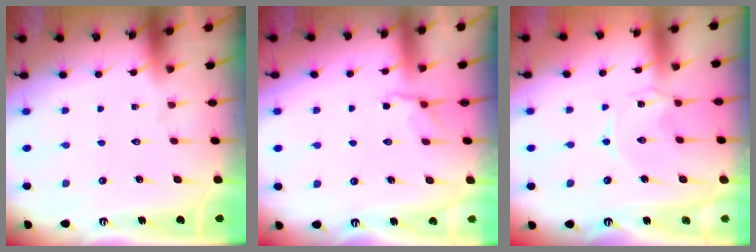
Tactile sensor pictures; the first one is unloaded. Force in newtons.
{"total": 2.7, "press": 2.1, "slide": 1.7}
{"total": 0.6, "press": 0.6, "slide": 0.2}